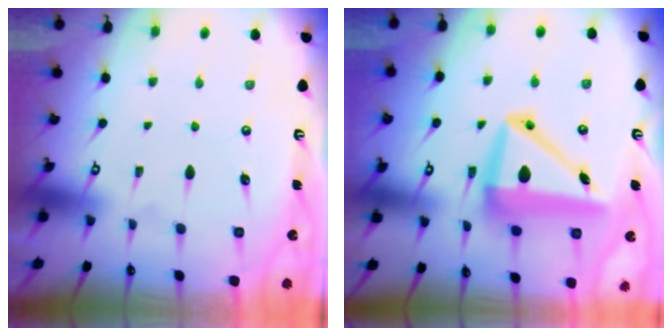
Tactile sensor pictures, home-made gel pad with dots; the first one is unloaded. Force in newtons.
{"total": 12.5, "press": 12.2, "slide": 2.7}